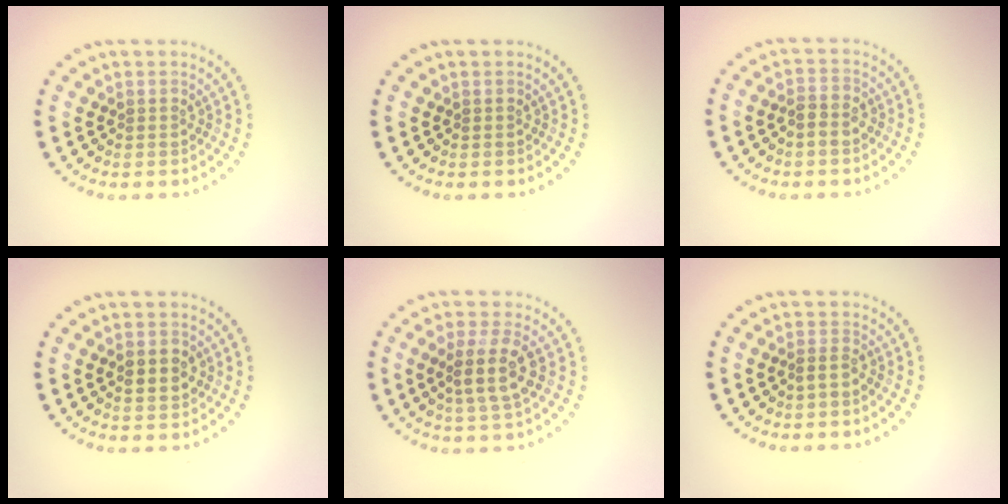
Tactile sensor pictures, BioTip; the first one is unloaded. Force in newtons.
{"total": 0.0}
{"total": 1.6, "press": 1.5, "slide": 0.5}
{"total": 2.5, "press": 2.5, "slide": 0.1}
{"total": 4.0, "press": 3.7, "slide": 1.5}
{"total": 1.0, "press": 0.7, "slide": 0.7}